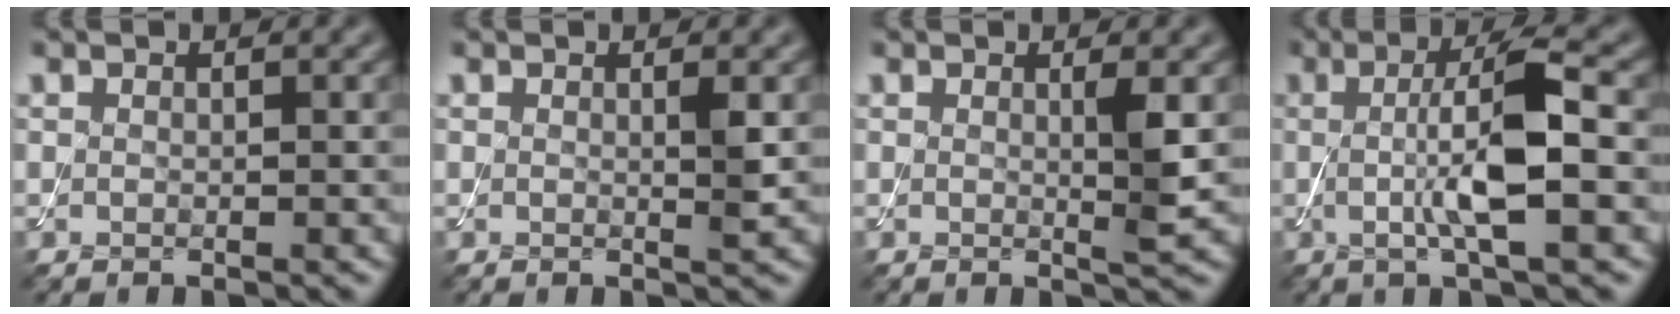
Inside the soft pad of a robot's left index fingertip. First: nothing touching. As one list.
[{"total": 1.1, "force": [0.2, 0.1, 1.1], "torque": [-0.018, -0.002, 0.000]}, {"total": 2.0, "force": [0.2, 0.2, 2.0], "torque": [-0.033, -0.004, -0.001]}, {"total": 6.4, "force": [0.0, 1.2, 6.3], "torque": [-0.119, 0.002, -0.003]}]